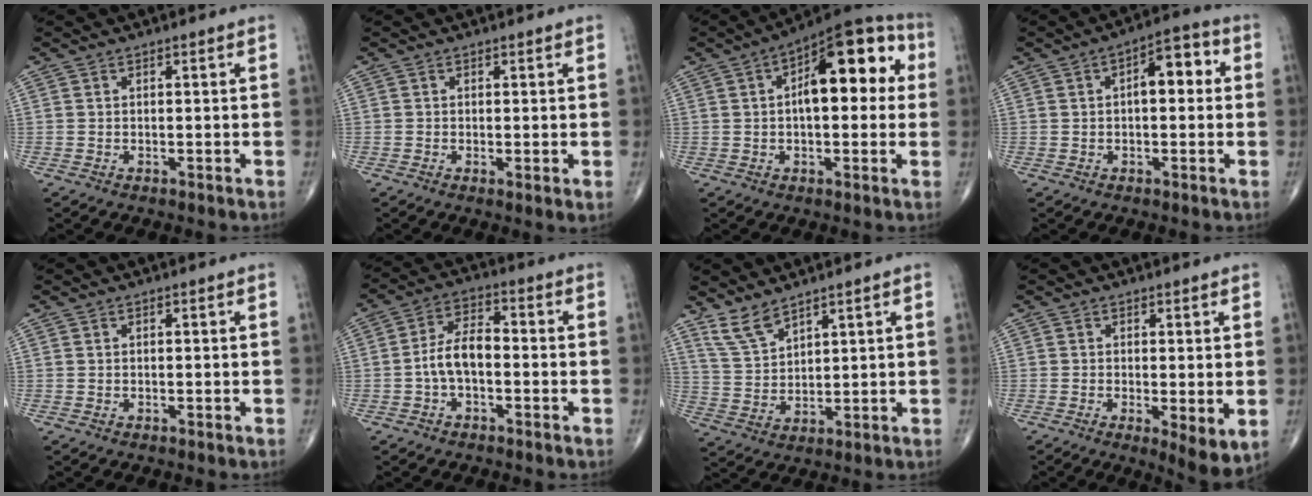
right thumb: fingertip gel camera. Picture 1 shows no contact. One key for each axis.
{"total": 1.6, "fx": 0.1, "fy": 0.3, "fz": 1.5, "tx": -0.029, "ty": -0.007, "tz": 0.000}
{"total": 17.0, "fx": 3.3, "fy": 7.8, "fz": 14.7, "tx": -0.173, "ty": 0.034, "tz": 0.040}
{"total": 7.9, "fx": 1.3, "fy": 3.8, "fz": 6.8, "tx": -0.074, "ty": 0.024, "tz": 0.009}
{"total": 0.0}
{"total": 7.0, "fx": -1.4, "fy": 3.7, "fz": 5.8, "tx": -0.106, "ty": 0.030, "tz": -0.034}
{"total": 5.9, "fx": 4.9, "fy": 1.9, "fz": 2.6, "tx": -0.048, "ty": -0.030, "tz": 0.110}
{"total": 5.8, "fx": -0.8, "fy": 1.6, "fz": 5.5, "tx": -0.087, "ty": -0.020, "tz": -0.011}